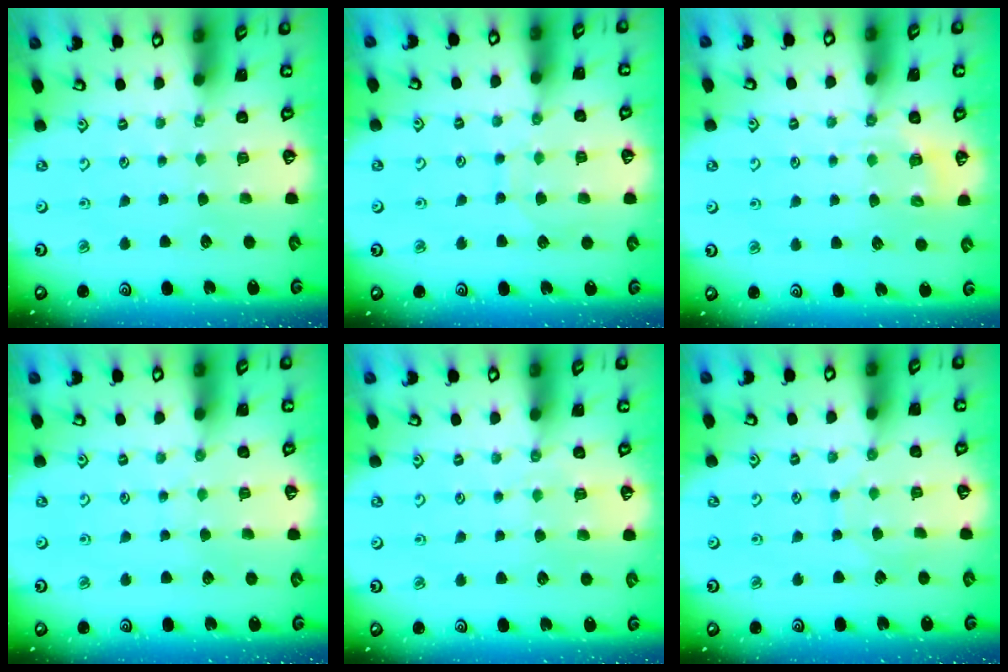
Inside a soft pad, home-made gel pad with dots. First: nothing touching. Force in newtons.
{"total": 6.9, "press": 6.9, "slide": 0.7}
{"total": 3.2, "press": 3.0, "slide": 1.1}
{"total": 4.4, "press": 4.4, "slide": 0.4}
{"total": 2.5, "press": 2.5, "slide": 0.4}
{"total": 3.8, "press": 3.8, "slide": 0.3}